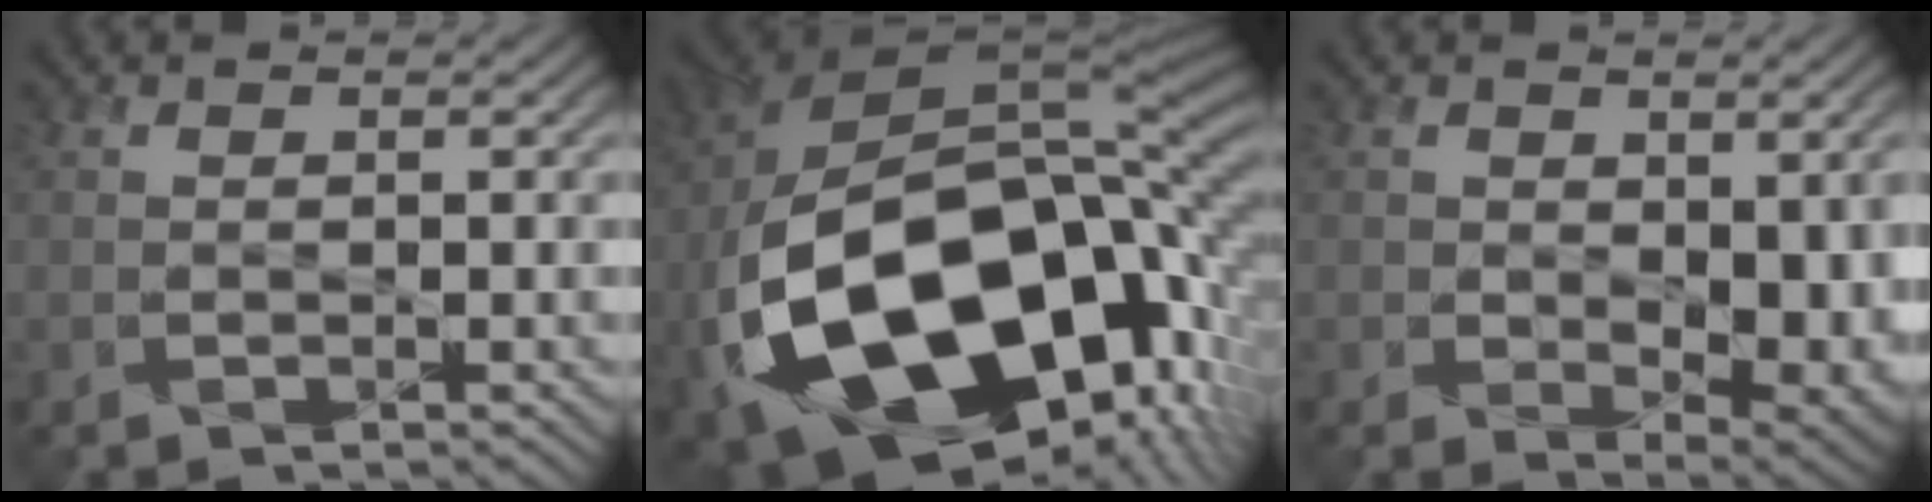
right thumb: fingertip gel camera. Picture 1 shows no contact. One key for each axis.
{"total": 22.6, "fx": -6.5, "fy": 14.1, "fz": 16.4, "tx": -0.363, "ty": -0.037, "tz": -0.089}
{"total": 9.2, "fx": -1.0, "fy": 5.9, "fz": 7.0, "tx": -0.115, "ty": -0.040, "tz": 0.008}